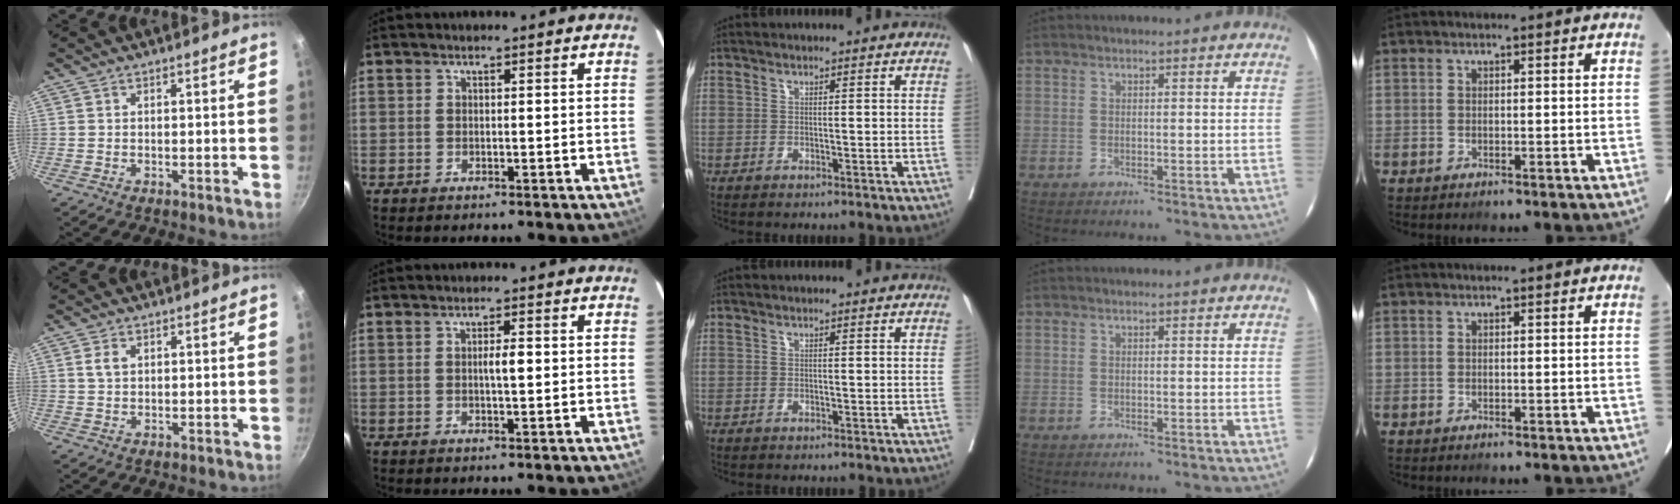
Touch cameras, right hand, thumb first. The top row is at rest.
{"thumb": {"total": 2.5, "force": [0.8, 1.6, 1.6], "torque": [-0.031, 0.002, 0.017]}, "index": {"total": 2.2, "force": [0.0, 0.3, 2.2], "torque": [-0.039, 0.002, 0.000]}}